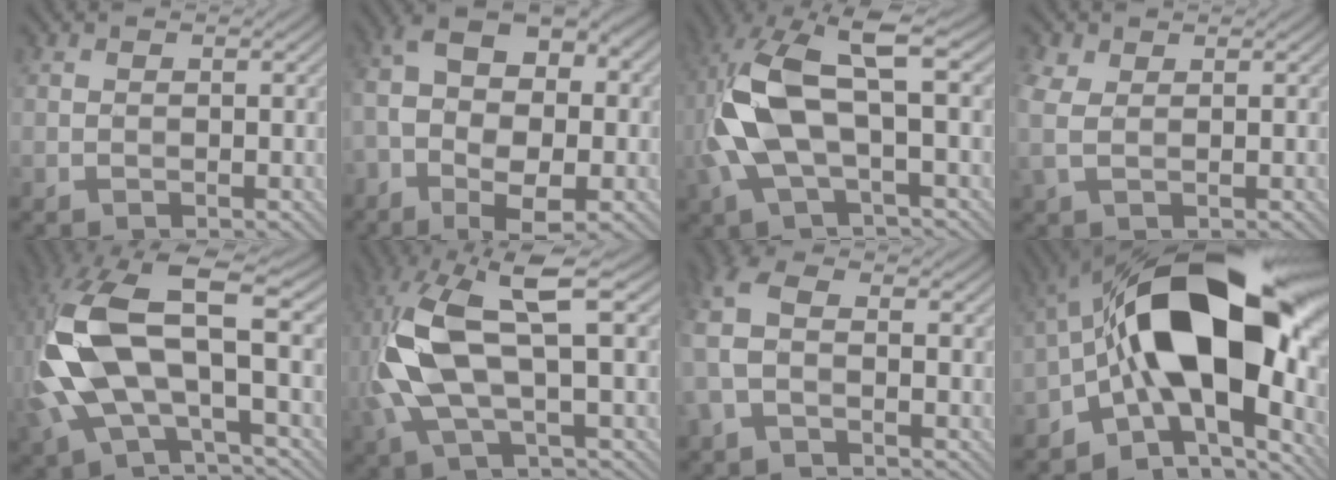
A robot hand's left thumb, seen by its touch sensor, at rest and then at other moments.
{"total": 13.0, "force": [-2.4, 6.8, 10.8], "torque": [-0.212, 0.007, -0.041]}
{"total": 11.6, "force": [-0.1, 4.6, 10.7], "torque": [-0.253, 0.009, -0.007]}
{"total": 3.1, "force": [1.1, 1.7, 2.3], "torque": [-0.074, 0.006, 0.018]}
{"total": 14.6, "force": [-0.2, 6.1, 13.2], "torque": [-0.319, -0.007, -0.009]}
{"total": 11.9, "force": [1.1, 4.0, 11.2], "torque": [-0.259, 0.006, 0.021]}
{"total": 5.1, "force": [-0.8, 2.6, 4.4], "torque": [-0.122, 0.013, -0.028]}
{"total": 19.3, "force": [-1.2, 9.7, 16.6], "torque": [-0.258, 0.027, -0.042]}